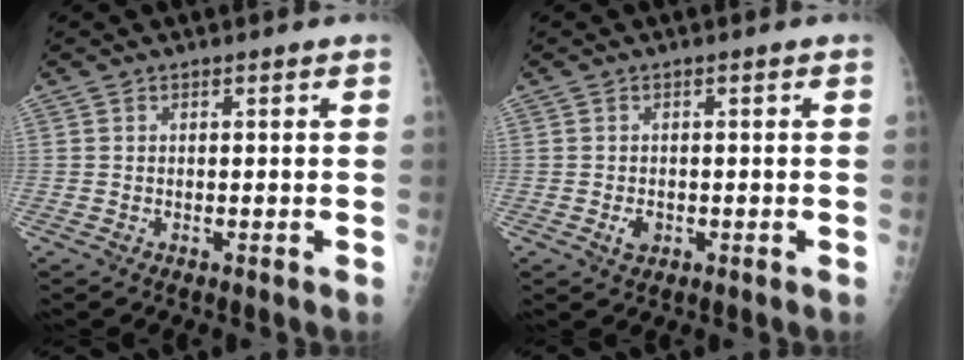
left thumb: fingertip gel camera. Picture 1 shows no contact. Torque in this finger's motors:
{"motor_torque": [-0.07, 0.77, 0.47, 0.21, -0.01]}